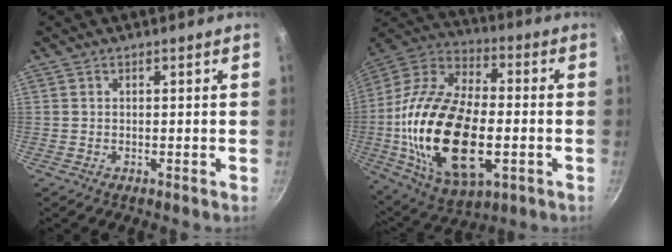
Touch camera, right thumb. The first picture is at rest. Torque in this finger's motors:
{"motor_torque": [2.53, 2.47, 2.77, 0.00, 0.33]}